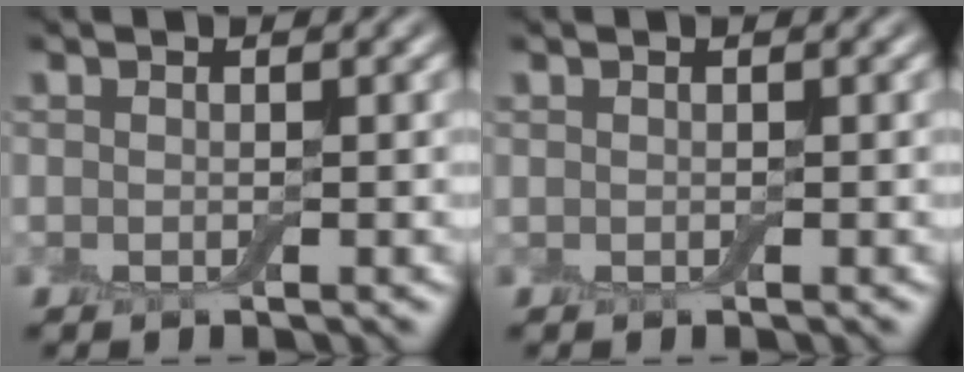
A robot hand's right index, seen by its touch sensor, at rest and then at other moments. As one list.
[{"total": 0.0}]